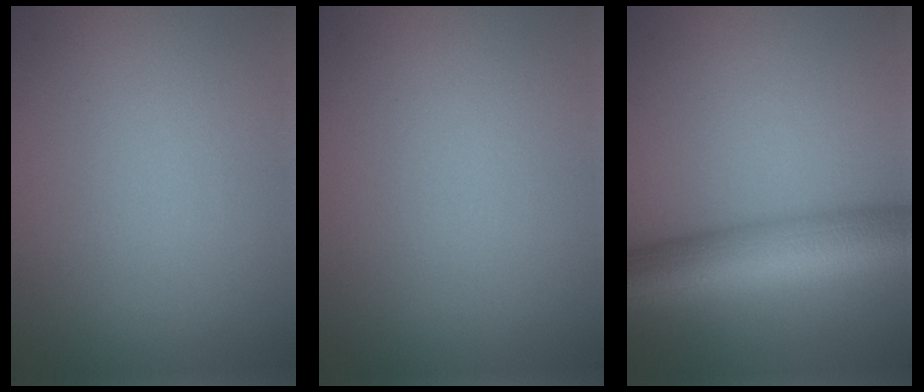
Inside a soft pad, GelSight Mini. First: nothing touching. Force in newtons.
{"total": 0.0}
{"total": 10.2, "press": 10.2, "slide": 0.3}